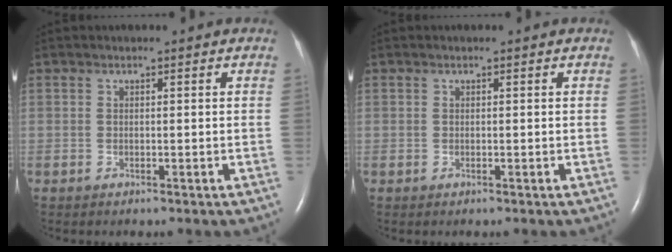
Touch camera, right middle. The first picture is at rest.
{"total": 0.0}